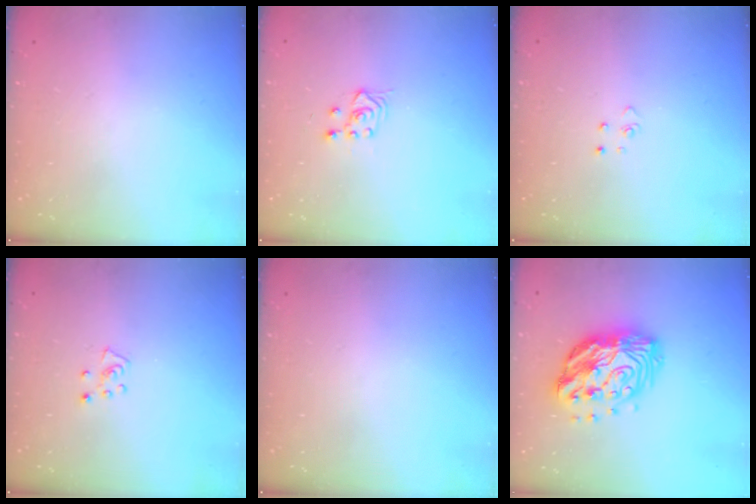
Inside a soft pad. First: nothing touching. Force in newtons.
{"total": 3.2, "press": 2.9, "slide": 1.4}
{"total": 2.8, "press": 2.8, "slide": 0.3}
{"total": 5.0, "press": 4.9, "slide": 0.4}
{"total": 0.0}
{"total": 16.6, "press": 16.5, "slide": 1.5}